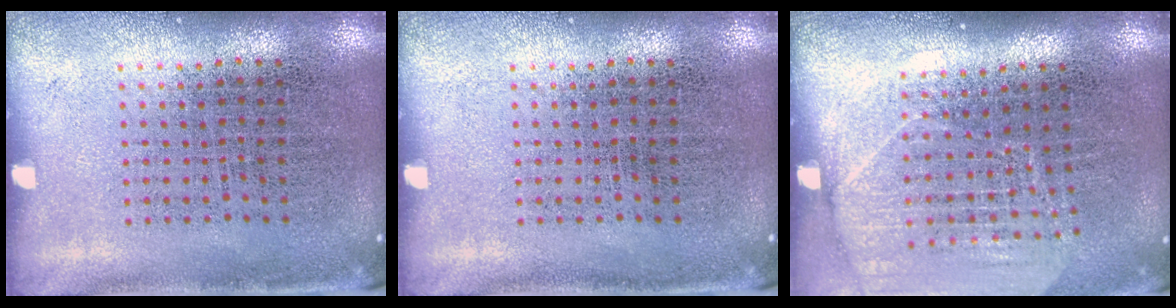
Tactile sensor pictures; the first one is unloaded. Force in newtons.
{"total": 0.0}
{"total": 1.7, "press": 1.5, "slide": 0.8}